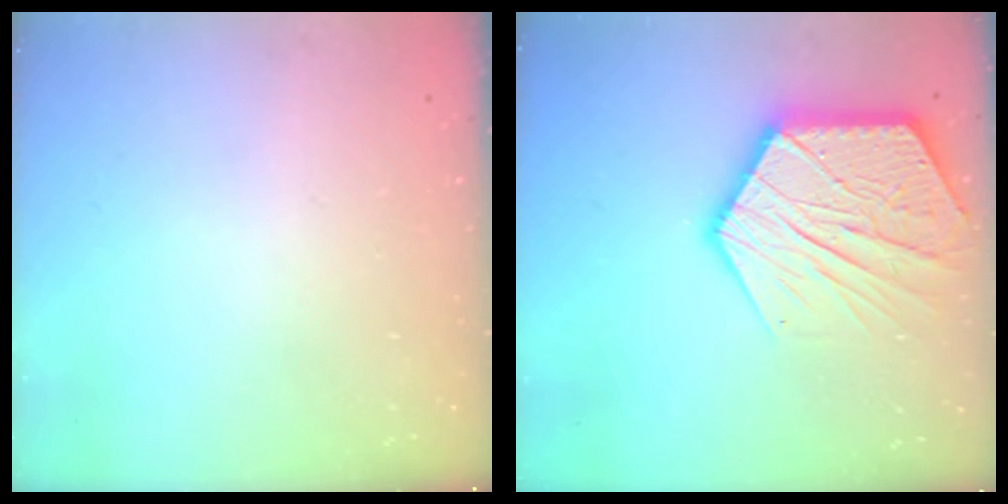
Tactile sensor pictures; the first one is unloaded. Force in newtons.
{"total": 21.9, "press": 21.9, "slide": 1.4}